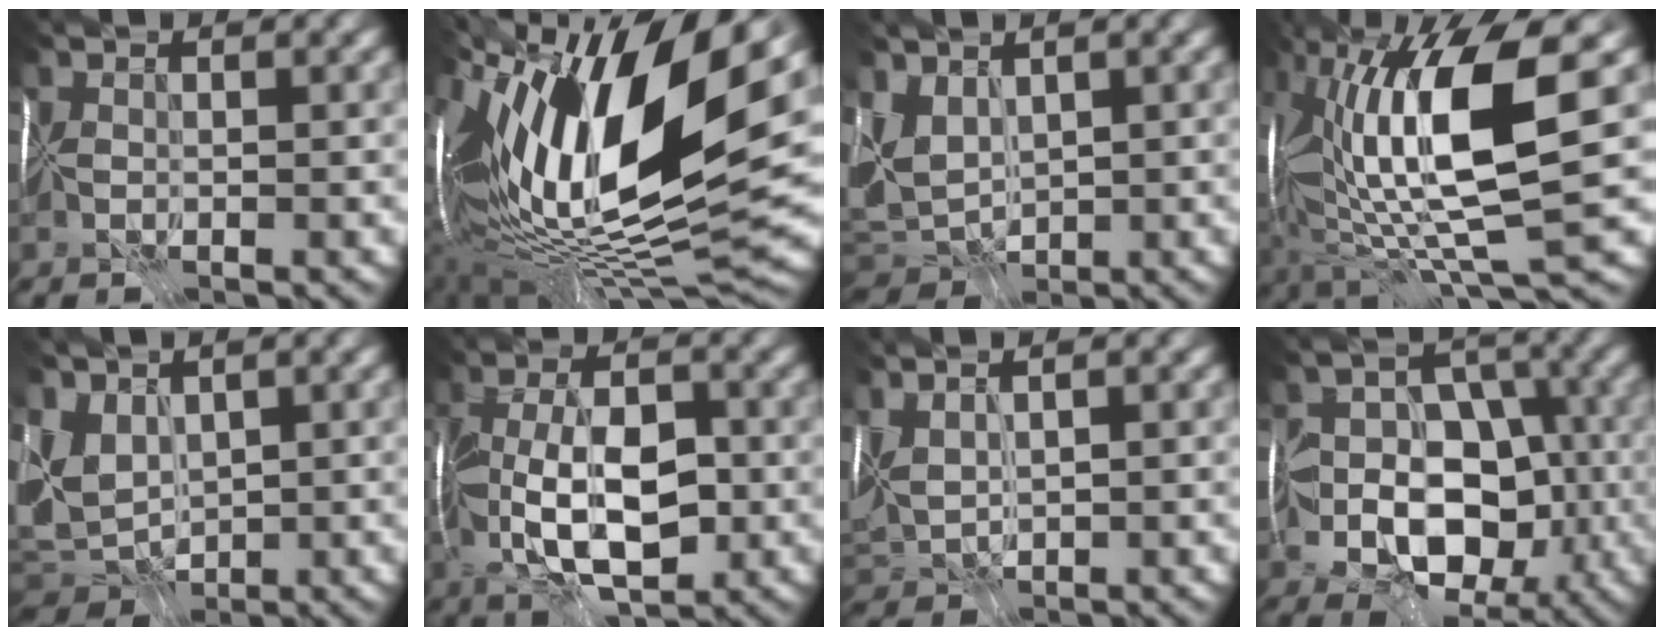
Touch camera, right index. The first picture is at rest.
{"total": 16.4, "force": [5.0, 5.1, 14.7], "torque": [-0.249, 0.010, 0.083]}
{"total": 3.6, "force": [0.5, 2.4, 2.6], "torque": [-0.055, -0.007, 0.011]}
{"total": 12.0, "force": [1.5, 2.5, 11.7], "torque": [-0.201, -0.019, 0.034]}
{"total": 4.5, "force": [0.3, 3.4, 3.0], "torque": [-0.070, -0.013, 0.009]}
{"total": 7.5, "force": [-2.1, 2.6, 6.7], "torque": [-0.108, -0.006, -0.040]}
{"total": 2.3, "force": [1.1, 0.8, 1.8], "torque": [-0.043, 0.002, 0.025]}
{"total": 7.5, "force": [-3.4, 4.9, 4.5], "torque": [-0.023, -0.006, -0.069]}